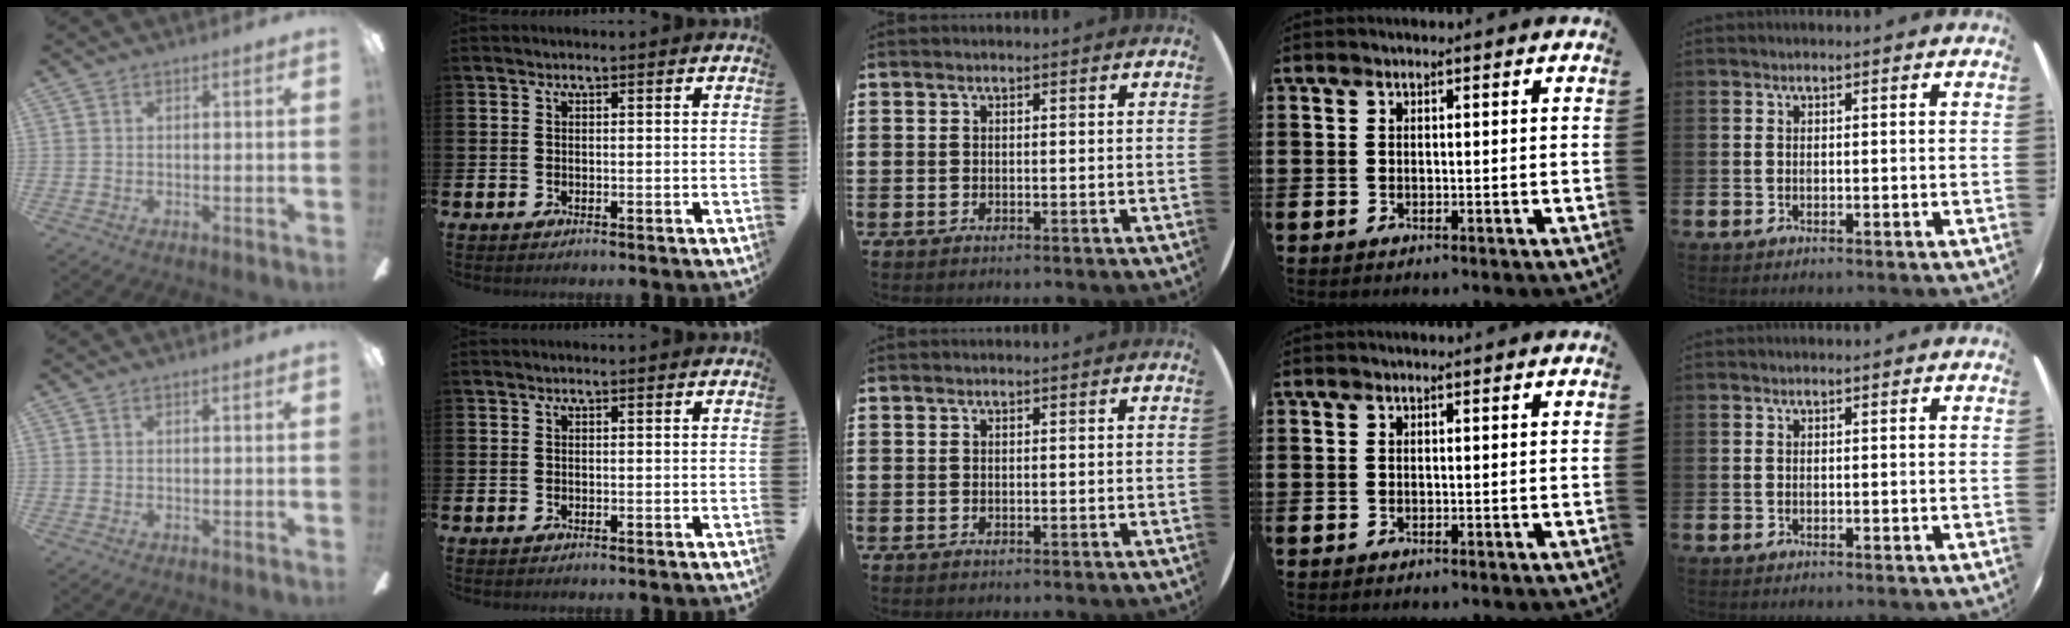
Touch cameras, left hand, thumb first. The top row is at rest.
{}